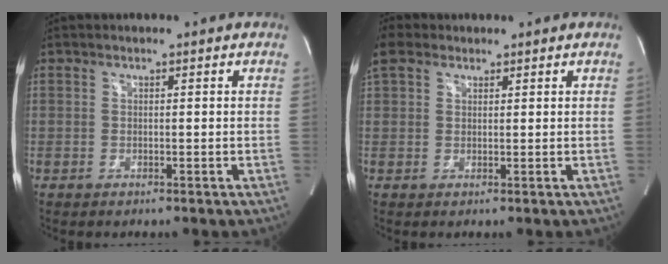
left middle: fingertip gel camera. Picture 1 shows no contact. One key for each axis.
{"total": 4.1, "fx": 3.0, "fy": 2.3, "fz": 1.7, "tx": -0.064, "ty": 0.023, "tz": 0.069}